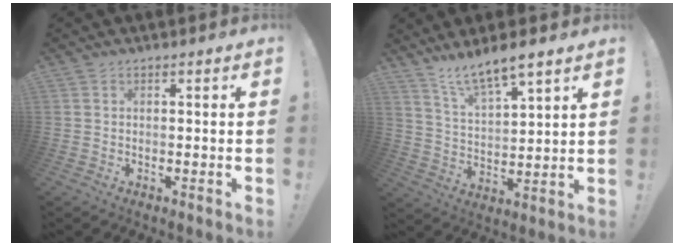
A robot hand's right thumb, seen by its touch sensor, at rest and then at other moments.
{"total": 9.3, "force": [8.1, 1.6, 4.2], "torque": [-0.075, -0.058, 0.144]}